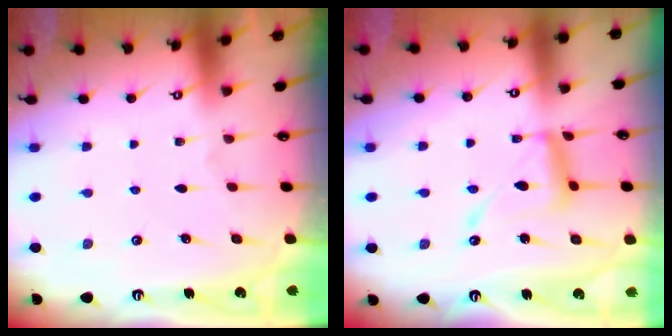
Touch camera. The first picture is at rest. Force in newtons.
{"total": 12.3, "press": 12.3, "slide": 1.0}